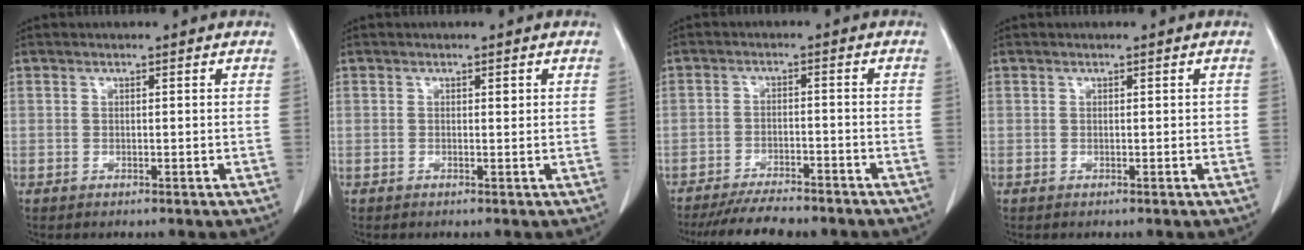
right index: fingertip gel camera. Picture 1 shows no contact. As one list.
[{"total": 0.6, "force": [0.3, 0.2, 0.5], "torque": [-0.009, -0.002, 0.004]}, {"total": 9.1, "force": [-8.1, 2.0, 3.7], "torque": [-0.051, -0.012, -0.124]}, {"total": 0.6, "force": [0.1, 0.5, 0.3], "torque": [-0.001, 0.006, 0.002]}]